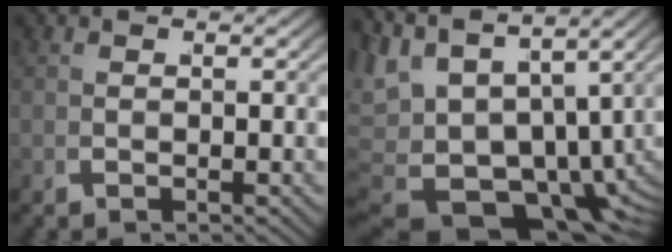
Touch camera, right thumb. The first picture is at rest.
{"total": 14.5, "force": [-1.2, 9.5, 10.9], "torque": [-0.216, -0.043, 0.009]}